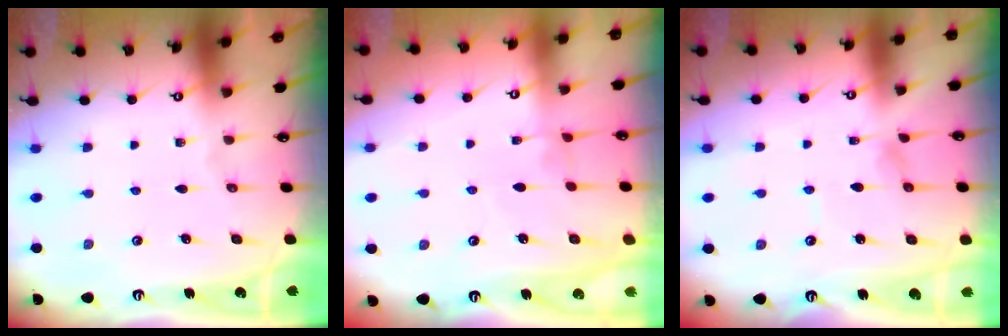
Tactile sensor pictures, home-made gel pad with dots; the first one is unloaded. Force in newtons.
{"total": 2.9, "press": 2.9, "slide": 0.4}
{"total": 0.0}